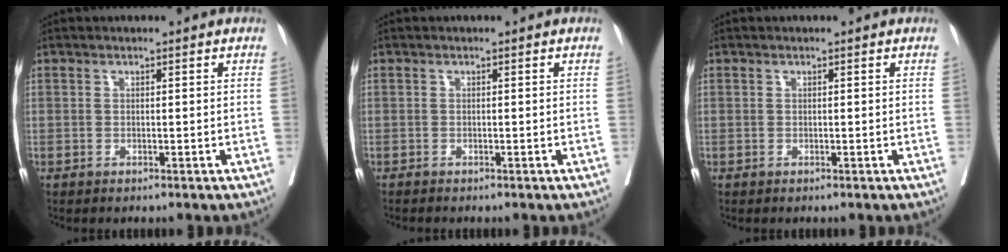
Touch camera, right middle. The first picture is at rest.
{"total": 0.5, "force": [-0.5, 0.0, 0.1], "torque": [-0.005, -0.002, -0.012]}
{"total": 0.0}